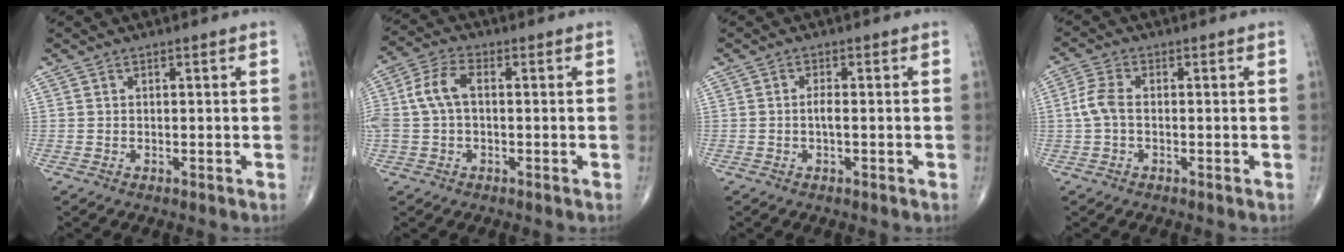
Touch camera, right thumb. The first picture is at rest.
{"total": 7.7, "force": [0.4, 4.5, 6.2], "torque": [-0.145, 0.027, 0.005]}
{"total": 1.6, "force": [-0.3, 0.4, 1.6], "torque": [-0.031, 0.001, -0.008]}
{"total": 4.2, "force": [-0.3, 2.3, 3.5], "torque": [-0.086, 0.010, -0.012]}